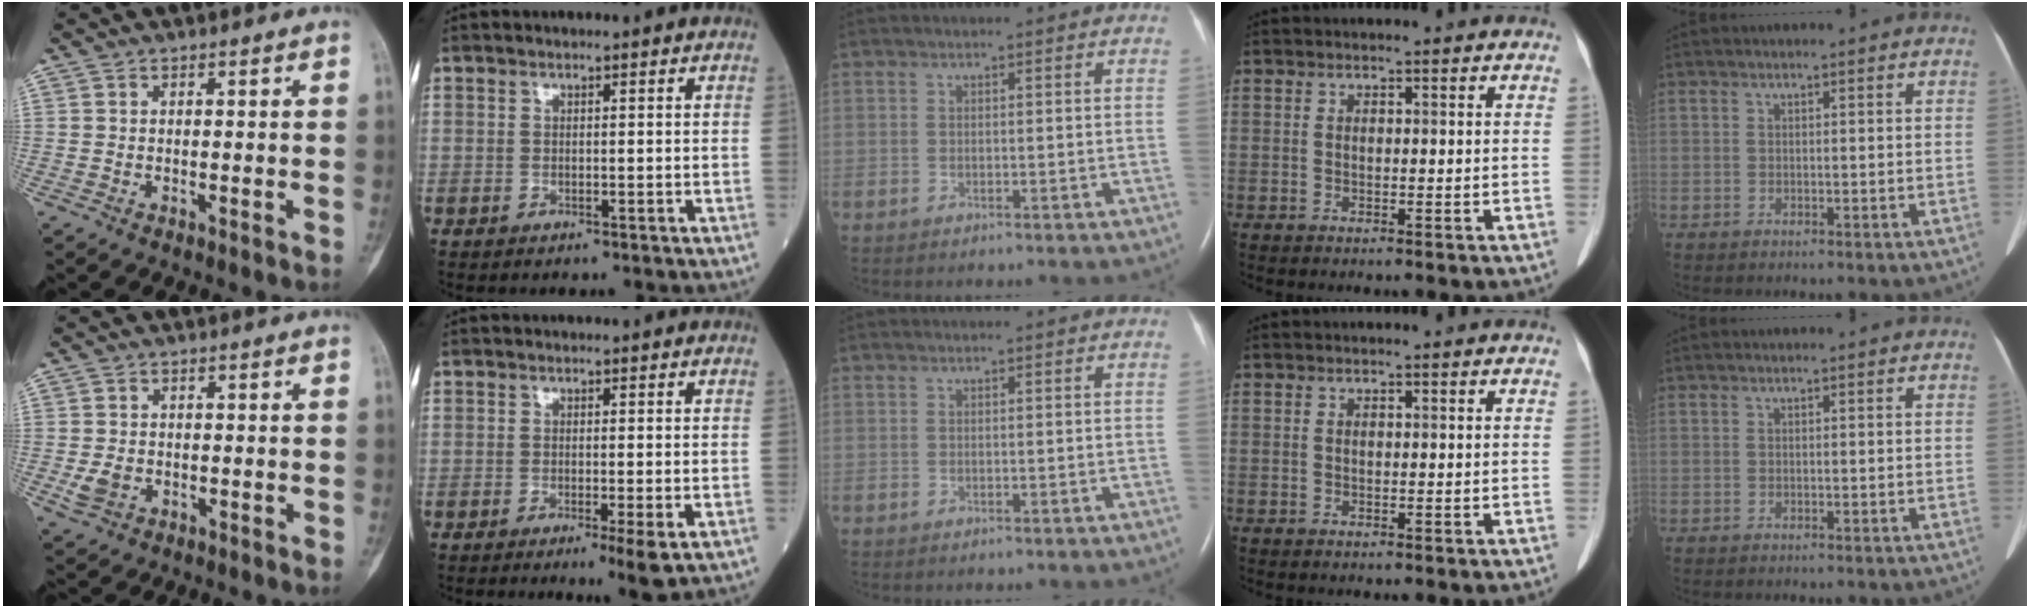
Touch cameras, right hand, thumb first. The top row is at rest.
{"thumb": {"total": 3.3, "force": [-0.8, 2.6, 2.0], "torque": [-0.037, 0.002, -0.010]}, "index": {"total": 3.2, "force": [-1.3, 0.0, 2.9], "torque": [-0.035, -0.011, -0.018]}}